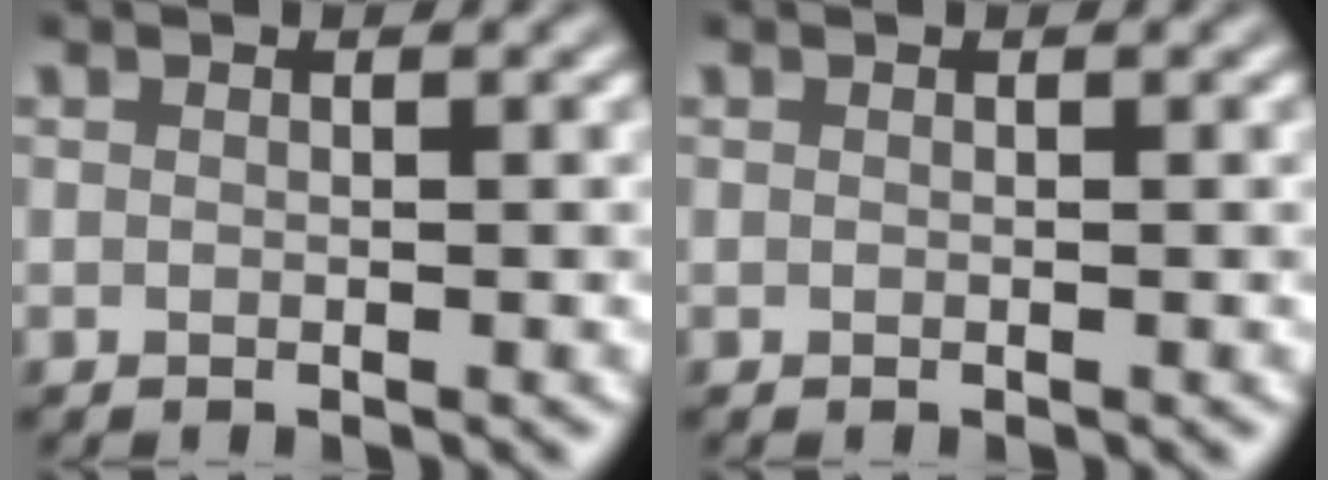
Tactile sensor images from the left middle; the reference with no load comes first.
{"total": 0.0}